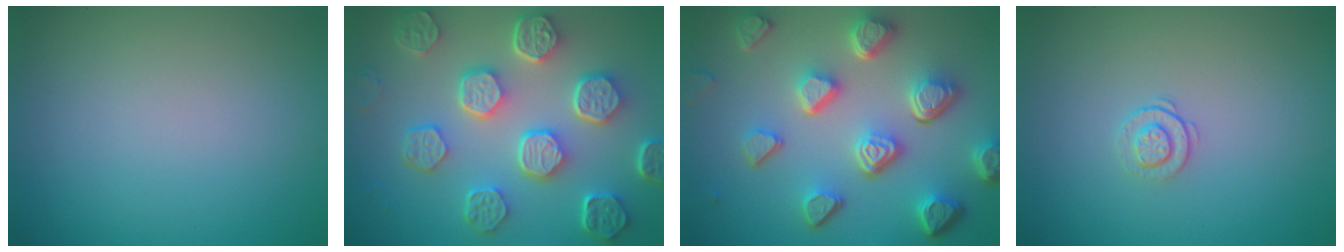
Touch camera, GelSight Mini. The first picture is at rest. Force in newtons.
{"total": 7.9, "press": 6.0, "slide": 5.2}
{"total": 7.7, "press": 5.7, "slide": 5.3}
{"total": 1.2, "press": 0.9, "slide": 0.8}